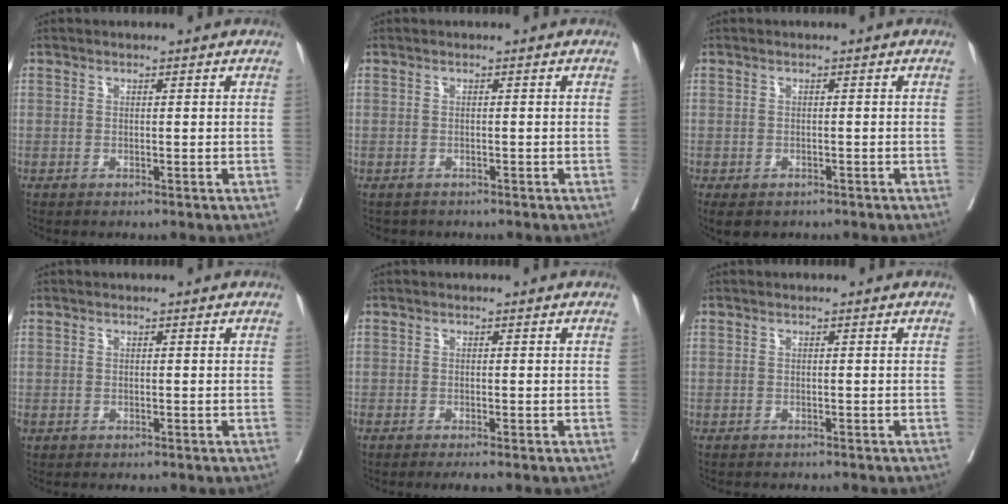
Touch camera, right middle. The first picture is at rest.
{"total": 1.6, "force": [-1.4, 0.9, 0.0], "torque": [-0.009, -0.002, -0.022]}
{"total": 4.5, "force": [-3.3, 2.5, 1.8], "torque": [-0.025, -0.005, -0.043]}
{"total": 1.0, "force": [-0.6, 0.6, 0.4], "torque": [-0.011, 0.000, -0.008]}
{"total": 2.3, "force": [-1.9, 0.0, 1.3], "torque": [-0.017, -0.006, -0.030]}
{"total": 3.6, "force": [-3.3, 0.8, 1.3], "torque": [-0.018, -0.005, -0.041]}